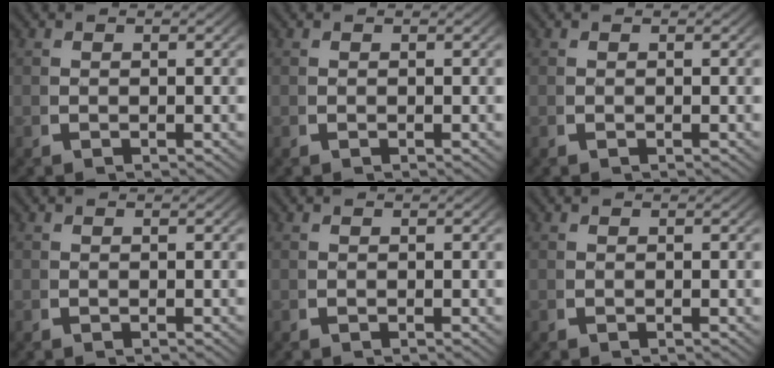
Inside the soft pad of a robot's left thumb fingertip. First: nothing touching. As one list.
[{"total": 0.0}, {"total": 0.0}, {"total": 0.0}, {"total": 0.0}, {"total": 0.0}]